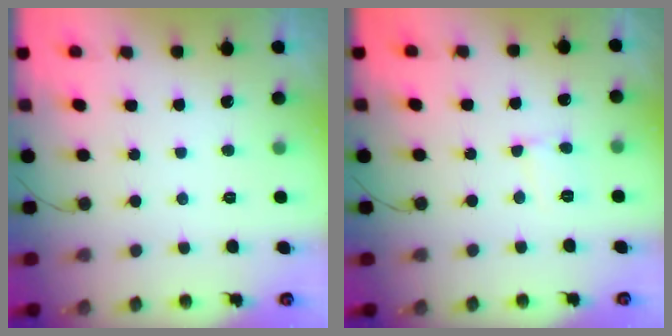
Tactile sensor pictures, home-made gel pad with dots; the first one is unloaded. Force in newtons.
{"total": 4.7, "press": 4.7, "slide": 0.5}